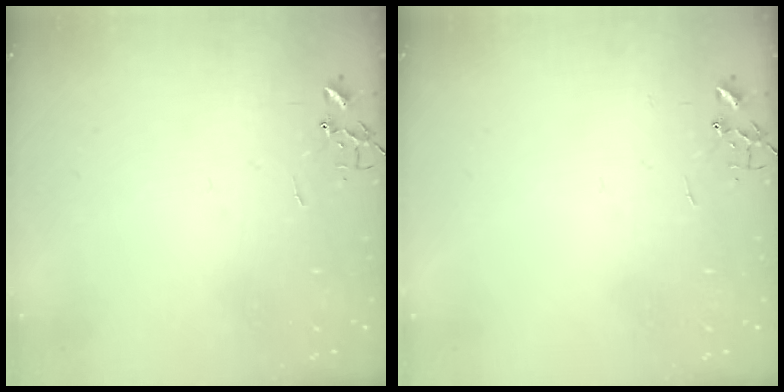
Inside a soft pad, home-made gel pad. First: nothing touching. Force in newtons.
{"total": 0.0}